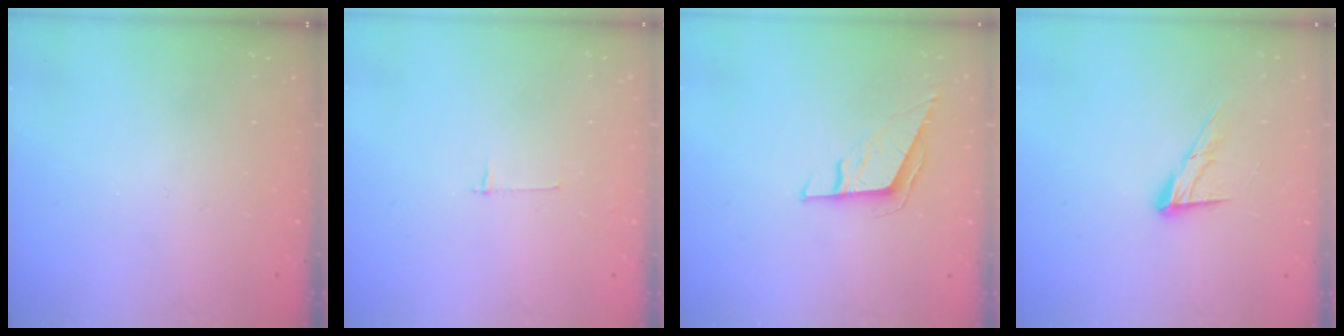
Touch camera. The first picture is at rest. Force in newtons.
{"total": 2.7, "press": 2.7, "slide": 0.3}
{"total": 6.0, "press": 5.9, "slide": 0.9}
{"total": 10.7, "press": 10.6, "slide": 1.3}